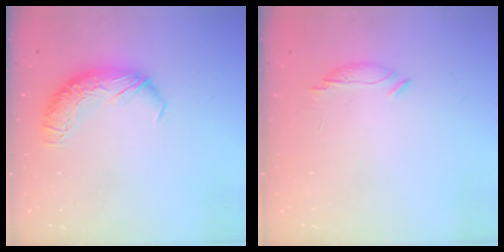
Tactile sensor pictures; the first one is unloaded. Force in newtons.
{"total": 5.8, "press": 5.7, "slide": 1.1}